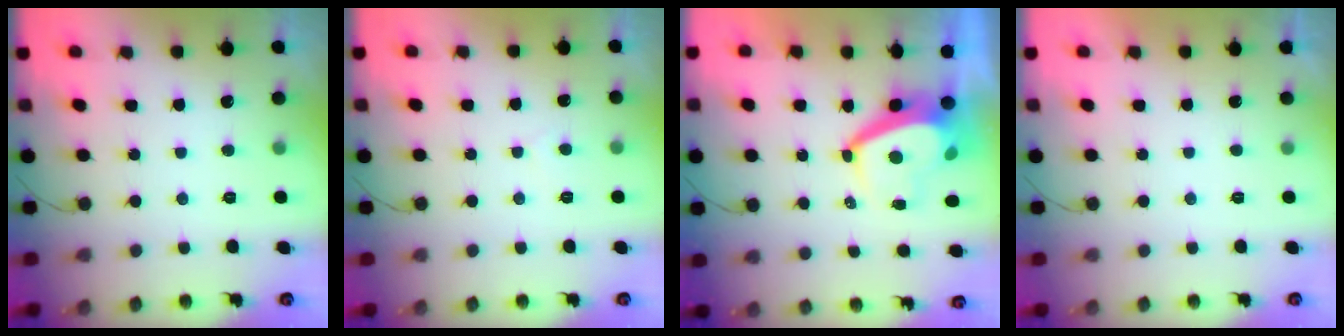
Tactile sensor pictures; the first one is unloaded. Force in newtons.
{"total": 2.9, "press": 2.9, "slide": 0.4}
{"total": 6.7, "press": 6.7, "slide": 0.9}
{"total": 2.1, "press": 2.1, "slide": 0.4}